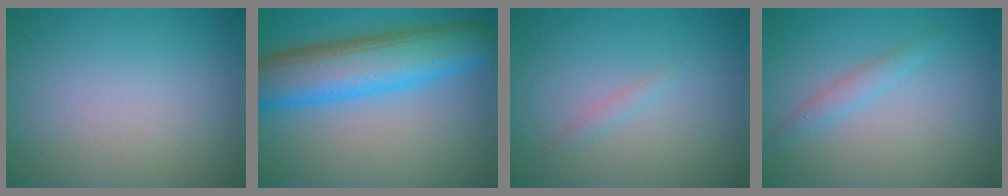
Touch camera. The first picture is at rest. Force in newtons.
{"total": 9.8, "press": 9.8, "slide": 0.3}
{"total": 0.7, "press": 0.7, "slide": 0.1}
{"total": 1.5, "press": 1.4, "slide": 0.1}